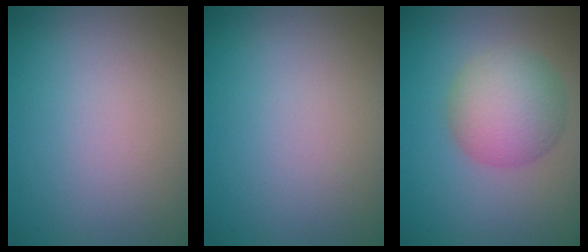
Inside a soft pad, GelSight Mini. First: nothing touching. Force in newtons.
{"total": 0.0}
{"total": 5.6, "press": 5.6, "slide": 0.2}